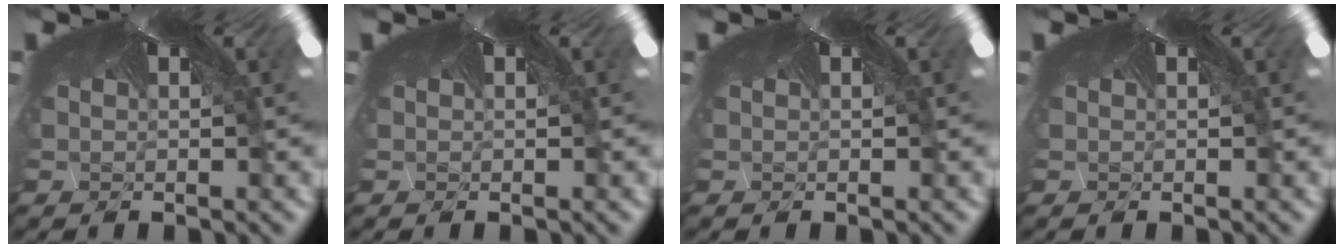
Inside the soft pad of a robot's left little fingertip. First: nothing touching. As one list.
[{"total": 0.0}, {"total": 0.0}, {"total": 0.0}]